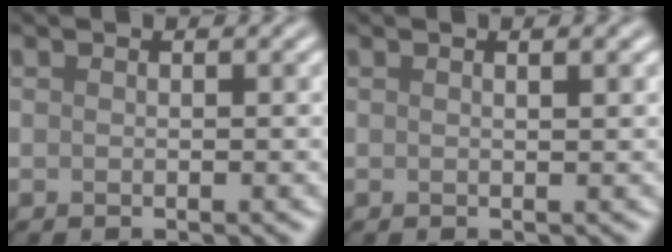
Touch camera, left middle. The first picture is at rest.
{"total": 2.3, "force": [1.1, 1.0, 1.7], "torque": [-0.003, 0.005, -0.008]}